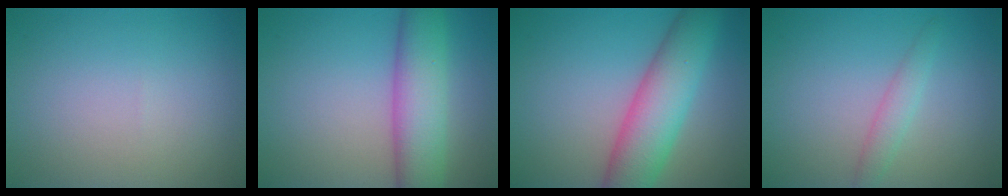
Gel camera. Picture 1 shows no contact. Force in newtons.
{"total": 6.8, "press": 6.8, "slide": 0.2}
{"total": 7.4, "press": 7.4, "slide": 0.2}
{"total": 1.7, "press": 1.7, "slide": 0.1}